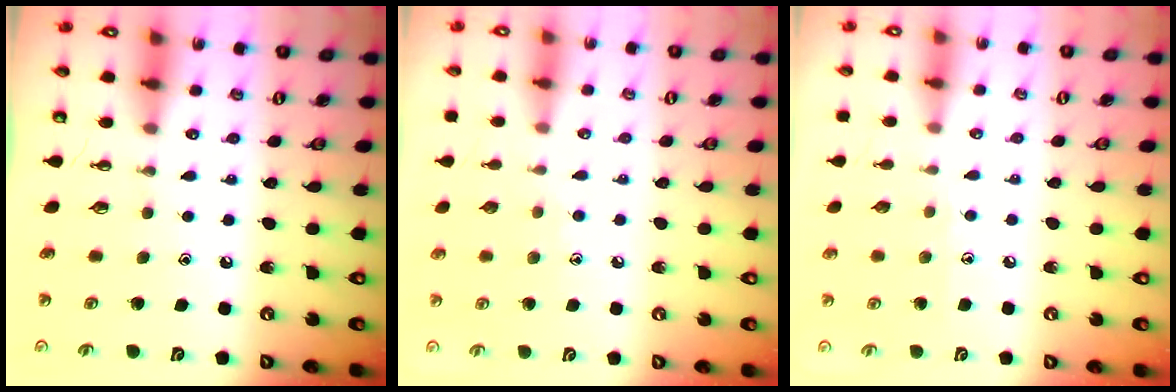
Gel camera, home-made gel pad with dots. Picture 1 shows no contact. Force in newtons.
{"total": 6.7, "press": 6.7, "slide": 0.8}
{"total": 5.1, "press": 5.1, "slide": 0.4}